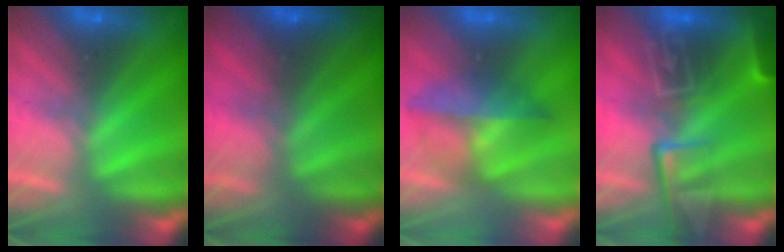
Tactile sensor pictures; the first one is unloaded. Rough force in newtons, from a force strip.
{"total": 6.9}
{"total": 3.9}
{"total": 8.8}